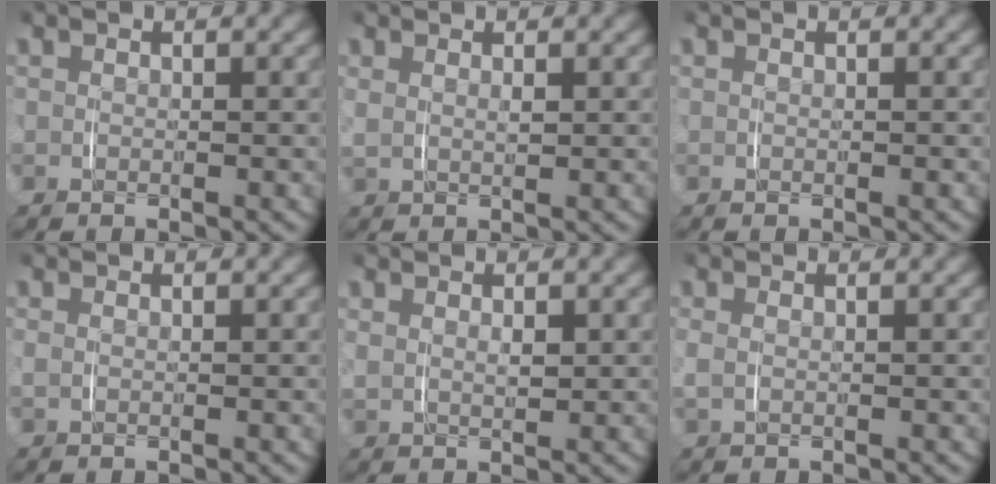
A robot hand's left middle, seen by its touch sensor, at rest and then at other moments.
{"total": 1.4, "force": [0.7, 0.7, 0.9], "torque": [-0.024, -0.002, 0.016]}
{"total": 0.0}
{"total": 0.6, "force": [0.2, 0.4, 0.4], "torque": [-0.015, 0.000, 0.003]}
{"total": 1.6, "force": [0.9, 0.8, 1.0], "torque": [-0.023, -0.005, 0.020]}
{"total": 1.4, "force": [0.2, 1.0, 0.9], "torque": [-0.034, -0.001, 0.004]}